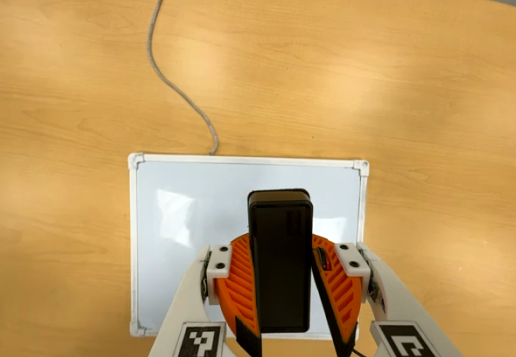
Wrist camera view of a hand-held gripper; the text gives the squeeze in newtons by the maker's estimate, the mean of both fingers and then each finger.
{"total": 8.3, "left": 8.8, "right": 7.8}